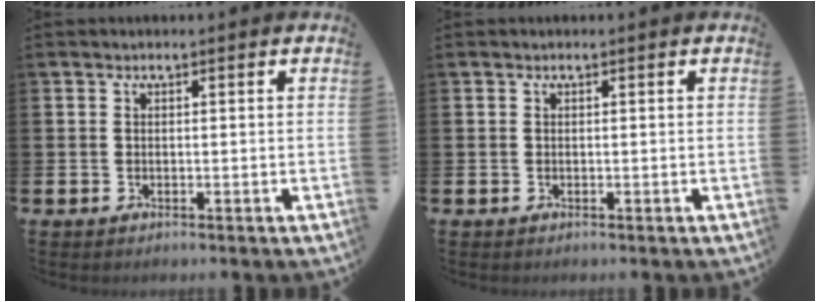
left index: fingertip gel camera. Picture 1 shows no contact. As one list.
[{"total": 0.0}]